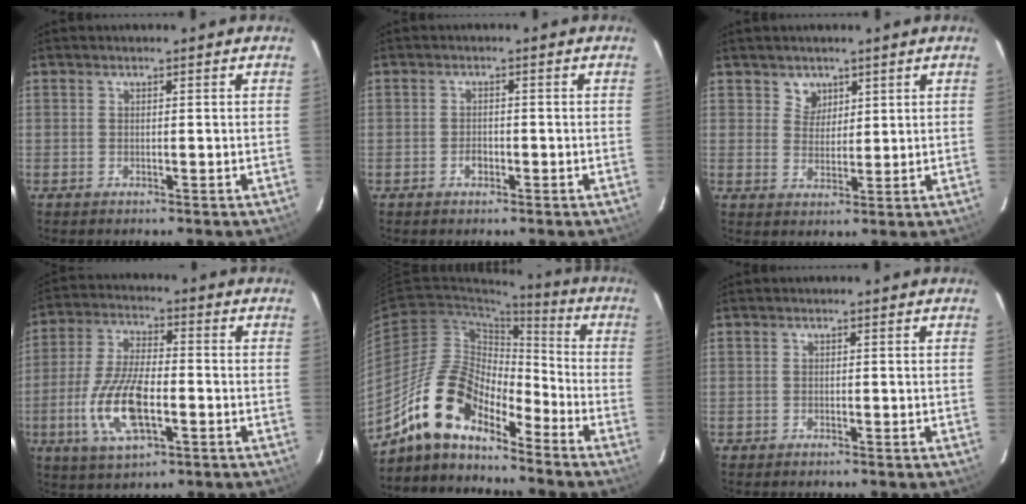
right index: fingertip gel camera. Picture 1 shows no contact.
{"total": 1.5, "force": [-0.8, 1.1, 0.8], "torque": [-0.013, 0.005, -0.010]}
{"total": 3.5, "force": [2.1, 2.8, 0.2], "torque": [0.005, 0.005, 0.037]}
{"total": 13.3, "force": [-4.0, 5.1, 11.5], "torque": [-0.243, -0.005, -0.073]}
{"total": 14.6, "force": [-11.5, 5.2, 7.3], "torque": [-0.135, 0.006, -0.229]}
{"total": 0.8, "force": [-0.5, 0.6, -0.1], "torque": [0.000, 0.003, -0.008]}